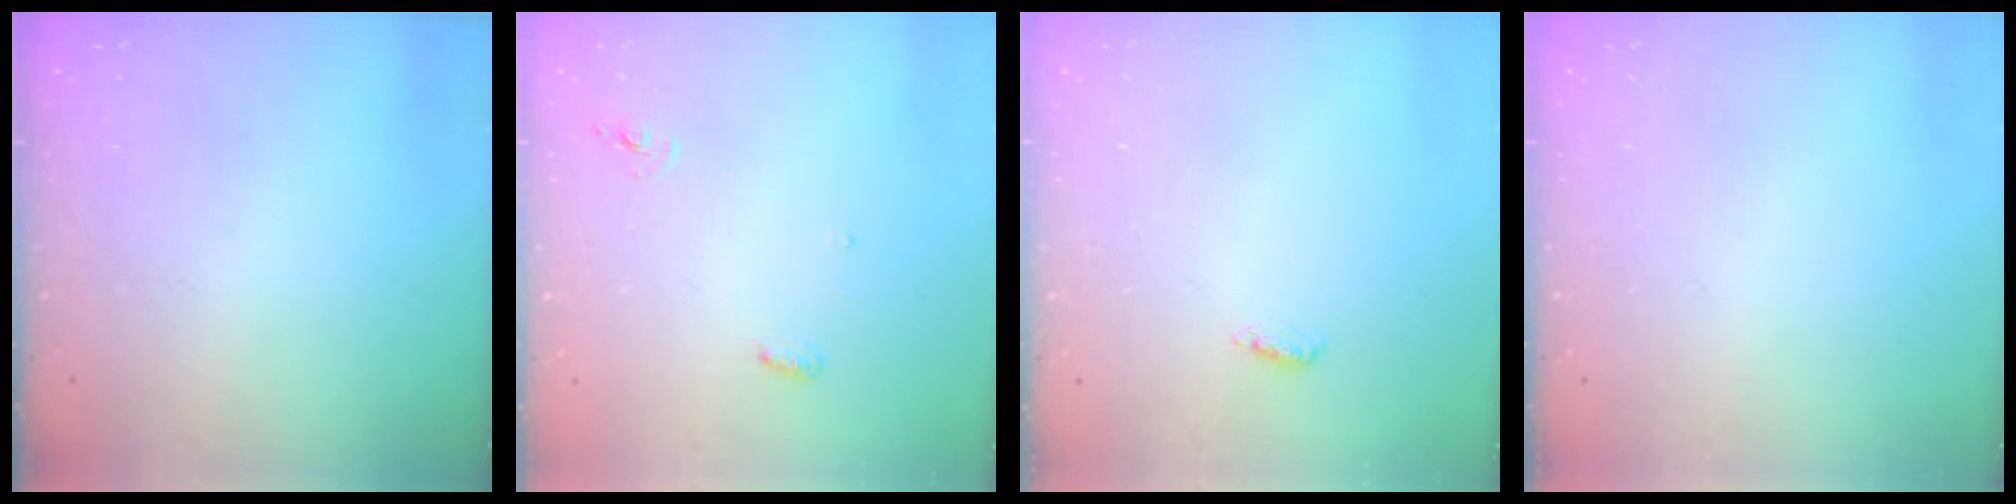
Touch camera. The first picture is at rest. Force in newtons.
{"total": 5.4, "press": 5.2, "slide": 1.4}
{"total": 4.4, "press": 4.1, "slide": 1.5}
{"total": 0.0}